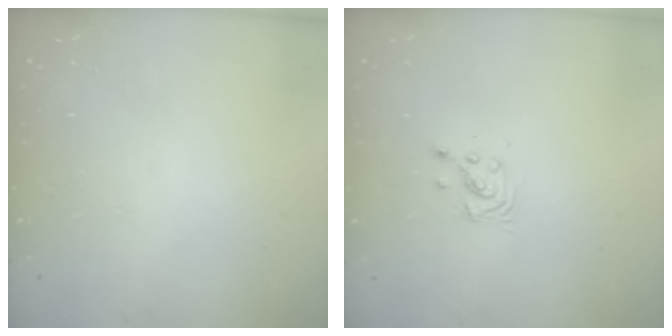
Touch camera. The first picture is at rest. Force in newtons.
{"total": 3.8, "press": 3.8, "slide": 0.5}